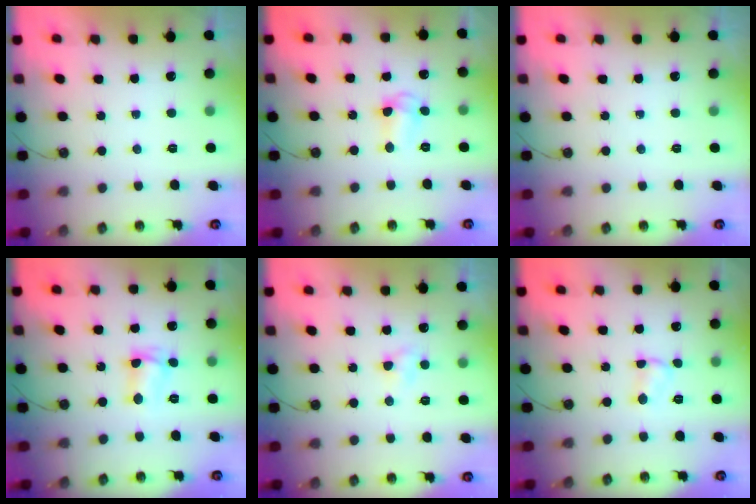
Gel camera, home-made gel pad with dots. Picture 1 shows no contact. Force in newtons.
{"total": 4.1, "press": 4.0, "slide": 0.8}
{"total": 0.0}
{"total": 4.0, "press": 3.9, "slide": 0.9}
{"total": 3.2, "press": 3.2, "slide": 0.4}
{"total": 2.9, "press": 2.9, "slide": 0.5}